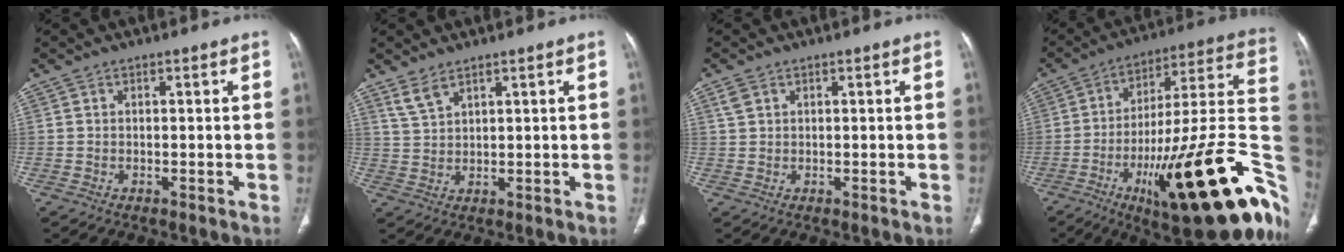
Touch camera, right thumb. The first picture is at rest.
{"total": 3.5, "force": [2.8, 1.1, 1.8], "torque": [-0.038, -0.010, 0.066]}
{"total": 1.7, "force": [0.9, 1.3, 0.8], "torque": [-0.012, 0.004, 0.019]}
{"total": 37.0, "force": [-13.9, 10.3, 32.7], "torque": [-0.374, 0.062, -0.204]}